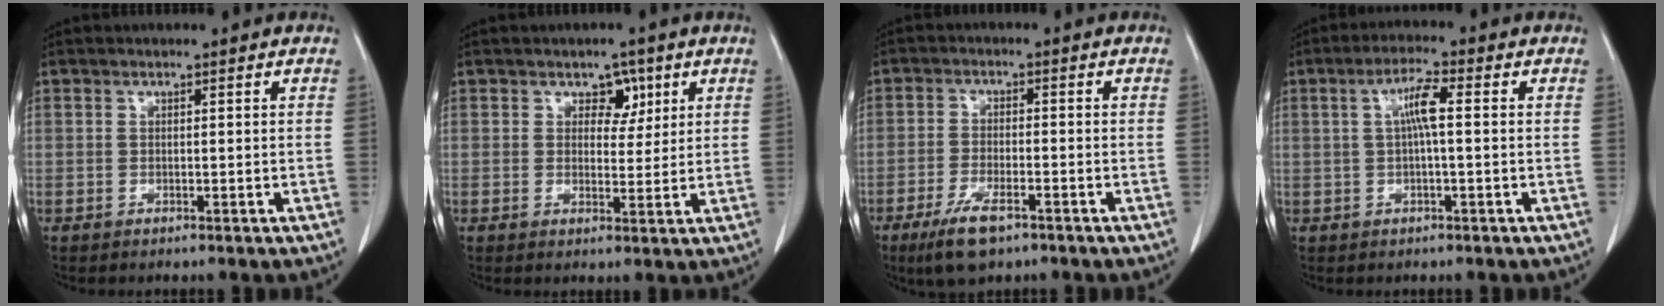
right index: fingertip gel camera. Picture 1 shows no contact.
{"total": 3.5, "force": [1.8, 2.4, 1.9], "torque": [-0.017, 0.004, 0.027]}
{"total": 6.8, "force": [-4.4, 1.9, 4.9], "torque": [-0.100, -0.012, -0.074]}
{"total": 4.6, "force": [0.6, 0.4, 4.5], "torque": [-0.084, 0.010, 0.010]}